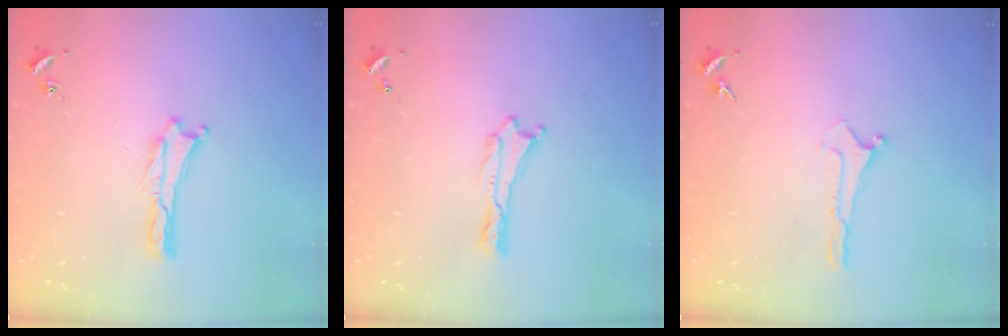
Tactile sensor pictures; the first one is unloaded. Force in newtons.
{"total": 0.0}
{"total": 0.0}